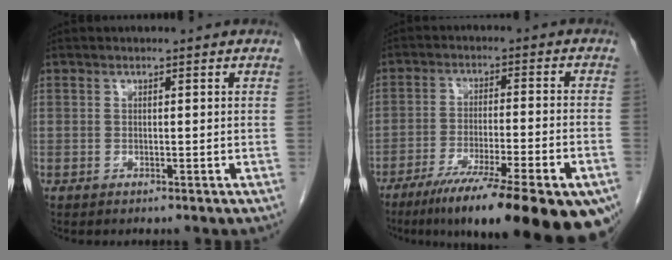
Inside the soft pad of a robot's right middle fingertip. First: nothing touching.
{"total": 23.2, "force": [-16.8, 2.5, 15.7], "torque": [-0.172, -0.040, -0.245]}